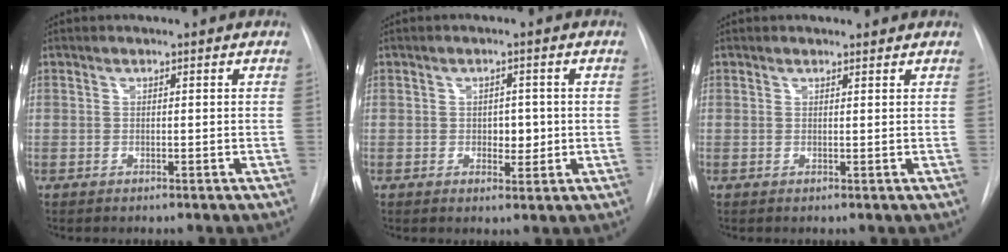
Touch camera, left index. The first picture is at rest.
{"total": 2.9, "force": [-0.6, 1.9, 2.1], "torque": [-0.021, -0.005, -0.007]}
{"total": 0.7, "force": [0.6, 0.3, -0.1], "torque": [-0.006, -0.004, 0.005]}